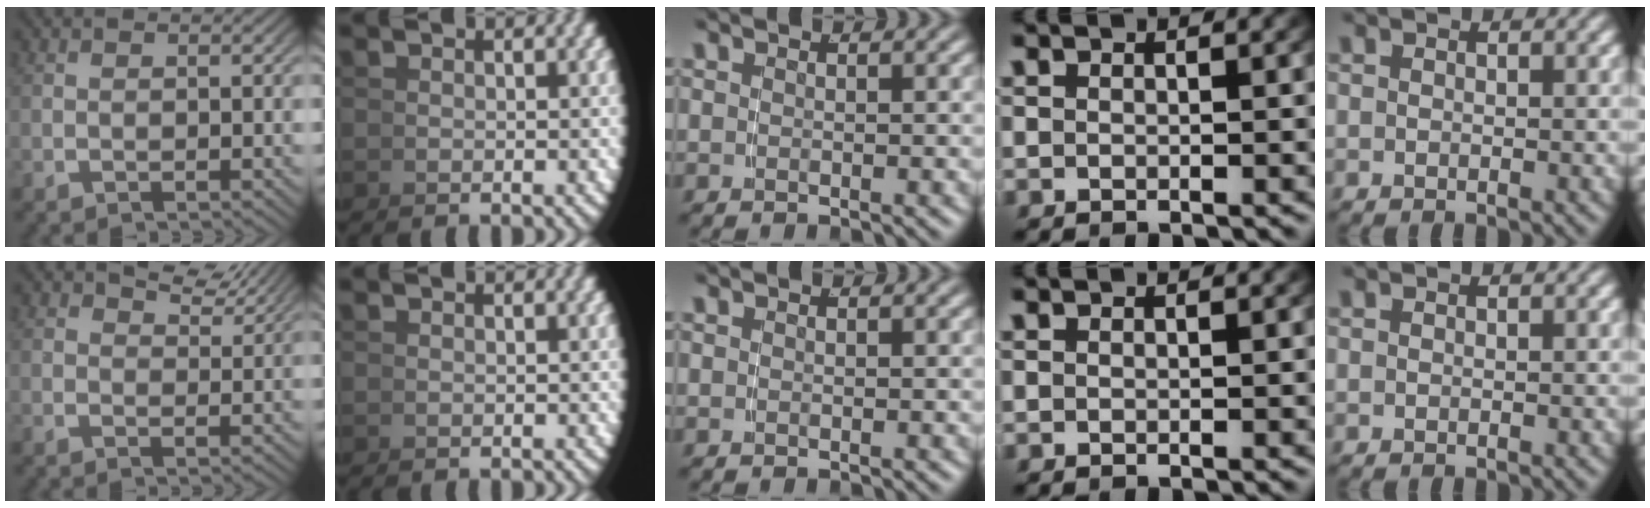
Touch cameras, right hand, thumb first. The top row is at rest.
{"thumb": {"total": 4.1, "force": [3.3, 1.6, 1.9], "torque": [-0.013, 0.015, 0.045]}}